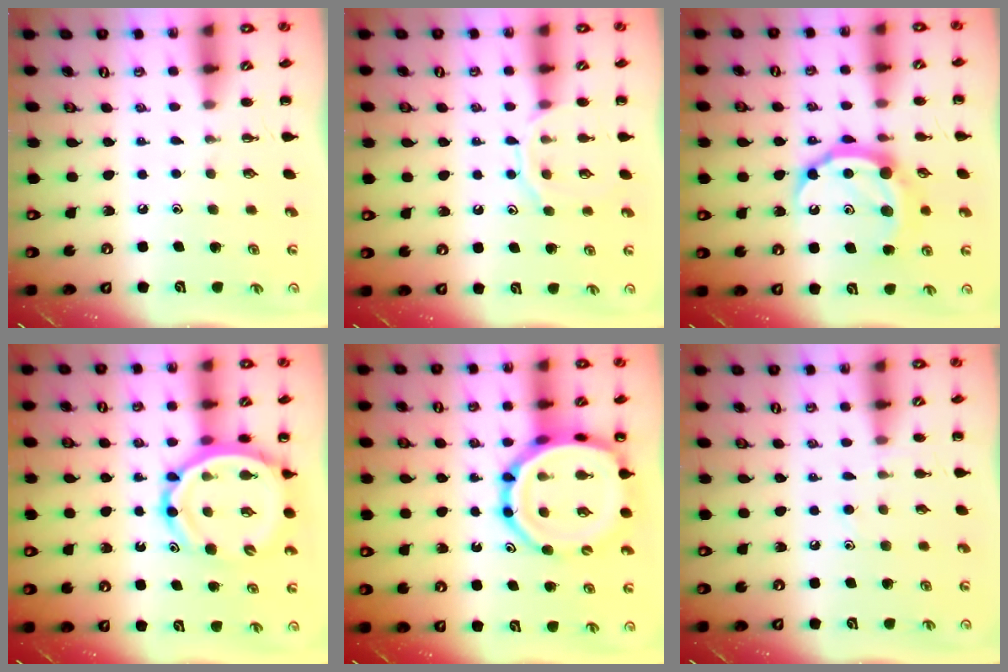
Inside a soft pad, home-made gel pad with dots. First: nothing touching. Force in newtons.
{"total": 9.4, "press": 9.4, "slide": 0.6}
{"total": 12.8, "press": 12.7, "slide": 0.8}
{"total": 12.8, "press": 12.1, "slide": 4.0}
{"total": 17.1, "press": 16.7, "slide": 3.6}
{"total": 6.1, "press": 5.7, "slide": 2.2}